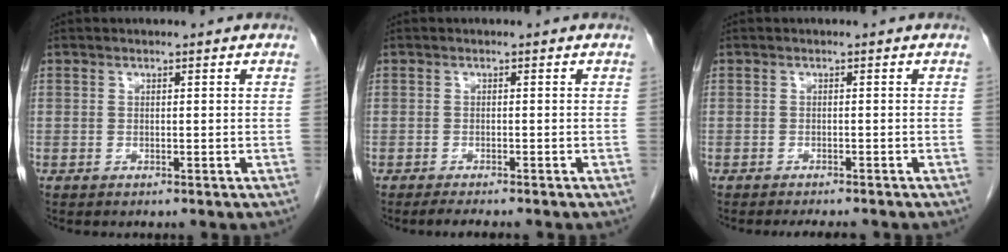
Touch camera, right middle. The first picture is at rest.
{"total": 3.5, "force": [-3.0, 0.3, 1.8], "torque": [-0.025, -0.006, -0.040]}
{"total": 4.1, "force": [-3.7, 0.7, 1.7], "torque": [-0.018, -0.006, -0.048]}